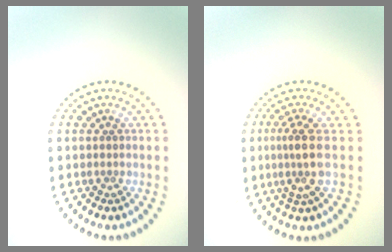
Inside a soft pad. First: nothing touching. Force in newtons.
{"total": 3.0, "press": 2.3, "slide": 1.8}